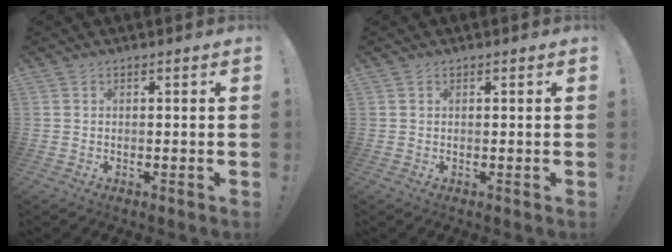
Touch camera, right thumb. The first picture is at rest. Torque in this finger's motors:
{"motor_torque": [-0.17, -0.07, -0.02, 0.10, 0.01]}